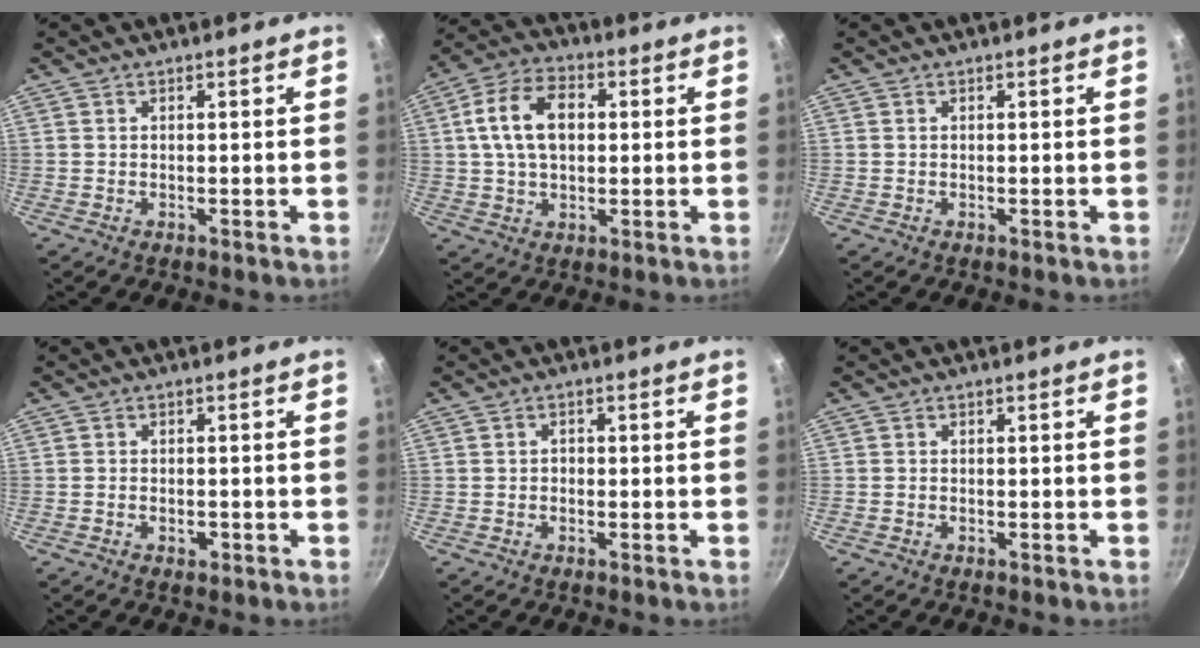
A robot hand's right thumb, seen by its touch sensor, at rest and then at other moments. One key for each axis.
{"total": 12.2, "fx": 2.0, "fy": 8.0, "fz": 9.1, "tx": -0.150, "ty": 0.017, "tz": 0.026}
{"total": 0.0}
{"total": 1.5, "fx": -0.7, "fy": 0.9, "fz": 0.9, "tx": -0.013, "ty": 0.005, "tz": -0.012}
{"total": 1.1, "fx": -0.1, "fy": 0.9, "fz": 0.6, "tx": -0.011, "ty": 0.005, "tz": -0.004}
{"total": 0.0}